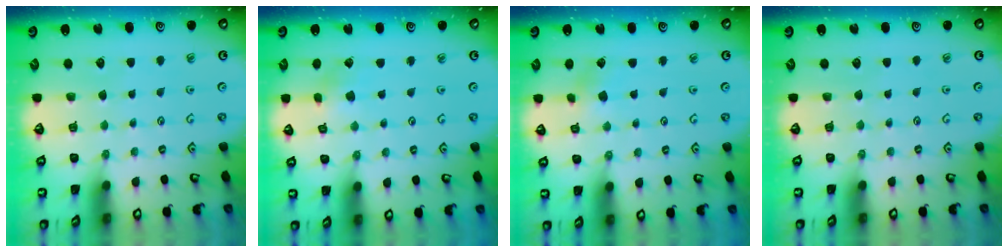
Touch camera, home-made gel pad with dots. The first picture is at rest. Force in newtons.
{"total": 1.2, "press": 1.2, "slide": 0.1}
{"total": 2.2, "press": 2.2, "slide": 0.3}
{"total": 0.0}